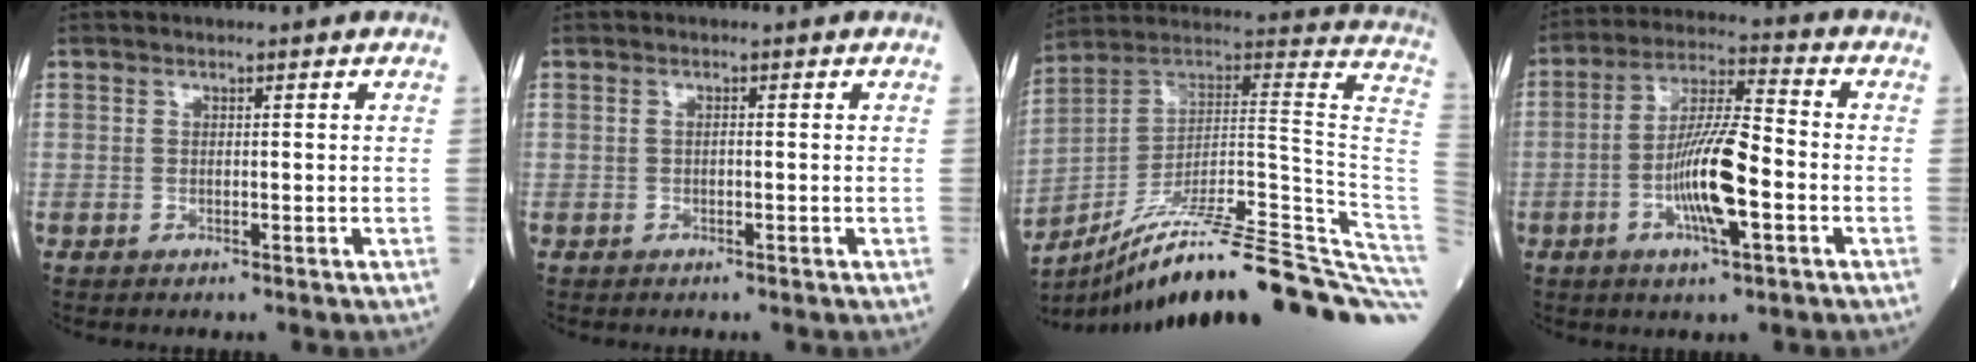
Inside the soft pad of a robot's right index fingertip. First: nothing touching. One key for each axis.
{"total": 0.6, "fx": -0.1, "fy": 0.2, "fz": 0.6, "tx": -0.011, "ty": 0.001, "tz": -0.001}
{"total": 32.1, "fx": -24.0, "fy": 0.9, "fz": 21.4, "tx": -0.169, "ty": 0.022, "tz": -0.350}
{"total": 11.1, "fx": -3.2, "fy": 1.7, "fz": 10.5, "tx": -0.196, "ty": 0.002, "tz": -0.061}